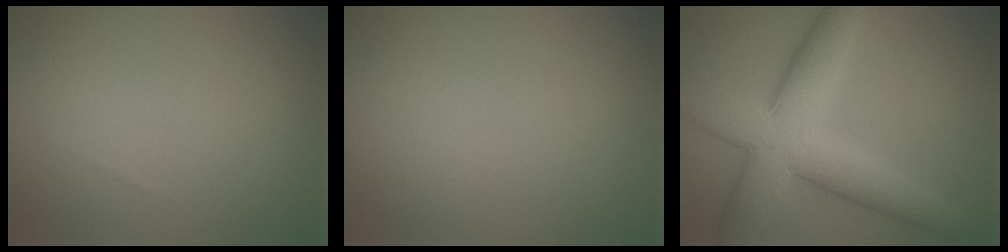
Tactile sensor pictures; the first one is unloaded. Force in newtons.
{"total": 0.0}
{"total": 9.2, "press": 9.2, "slide": 0.8}